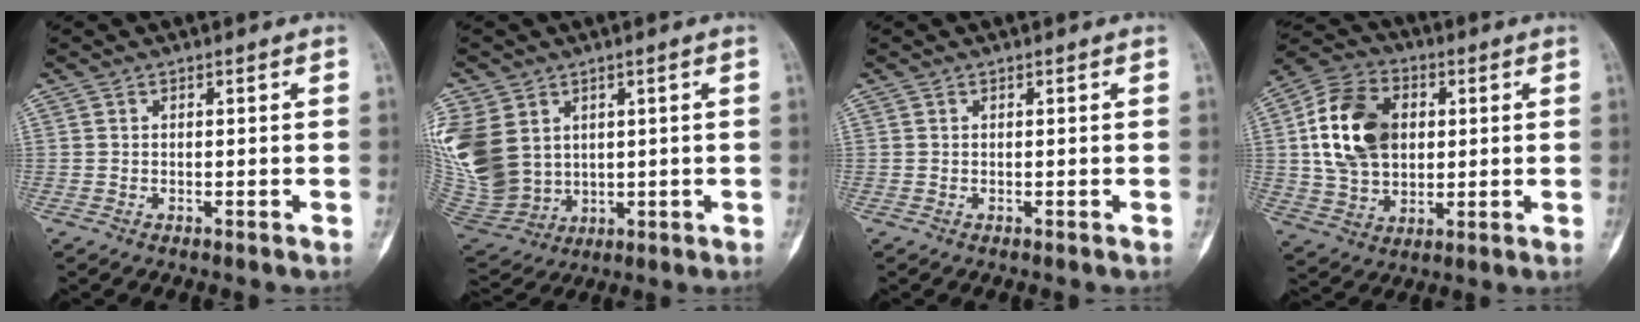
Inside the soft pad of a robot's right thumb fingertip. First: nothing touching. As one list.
[{"total": 17.9, "force": [4.3, 14.4, 9.8], "torque": [-0.230, -0.004, 0.117]}, {"total": 0.0}, {"total": 16.5, "force": [2.6, 11.7, 11.3], "torque": [-0.185, 0.008, 0.044]}]